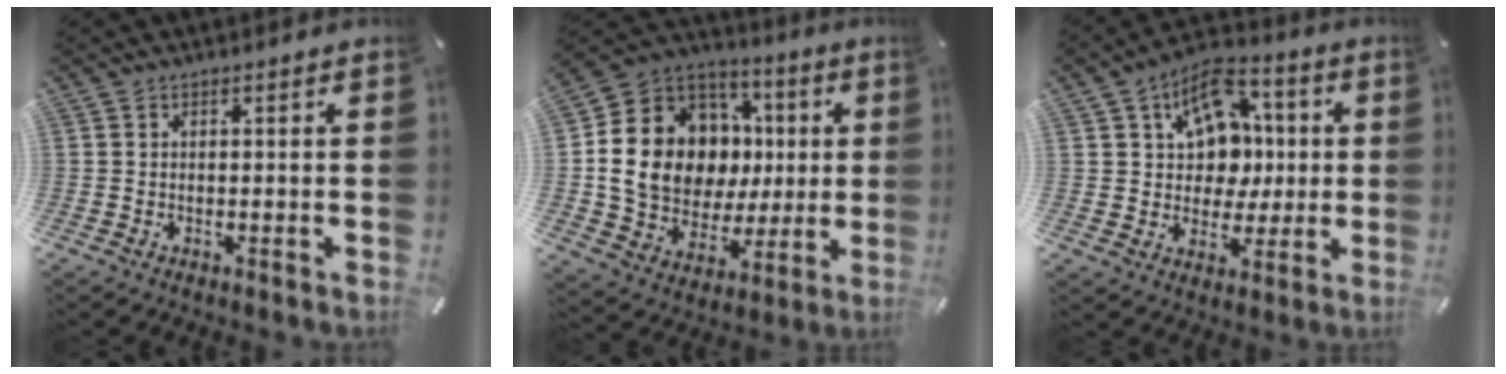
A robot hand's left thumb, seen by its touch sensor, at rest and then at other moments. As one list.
[{"total": 16.3, "force": [0.4, 14.1, 8.0], "torque": [-0.159, -0.006, 0.022]}, {"total": 13.0, "force": [3.8, 11.0, 5.8], "torque": [-0.086, -0.020, 0.074]}]